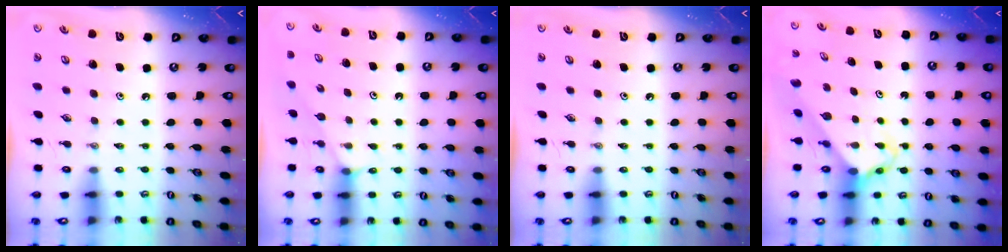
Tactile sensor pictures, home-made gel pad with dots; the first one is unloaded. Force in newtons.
{"total": 2.9, "press": 2.8, "slide": 0.5}
{"total": 0.0}
{"total": 2.9, "press": 2.9, "slide": 0.3}